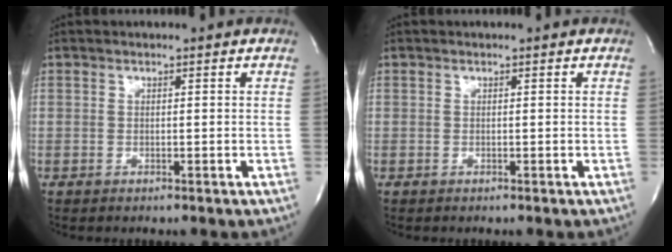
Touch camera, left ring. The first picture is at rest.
{"total": 0.0}